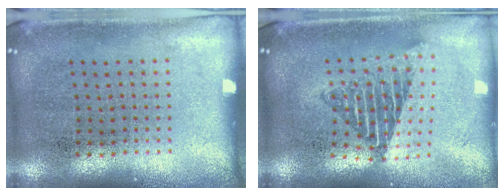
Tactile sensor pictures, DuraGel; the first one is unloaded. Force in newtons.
{"total": 1.7, "press": 1.4, "slide": 1.0}